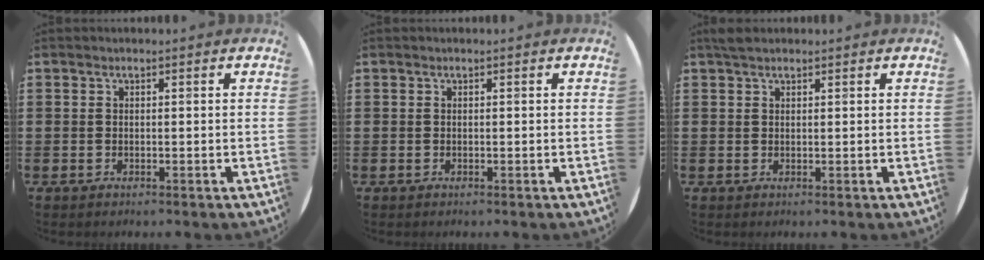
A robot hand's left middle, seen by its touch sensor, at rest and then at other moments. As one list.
[{"total": 0.0}, {"total": 1.5, "force": [1.3, 0.6, 0.5], "torque": [-0.004, 0.001, 0.022]}]